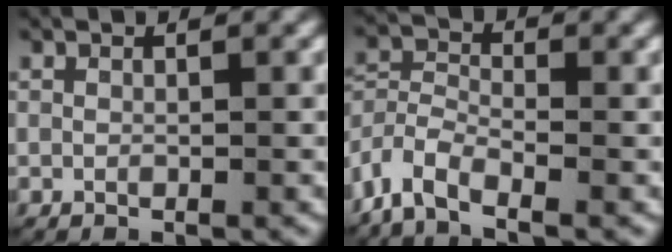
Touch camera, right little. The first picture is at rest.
{"total": 6.0, "force": [-3.1, 4.3, 2.7], "torque": [-0.086, -0.026, -0.053]}